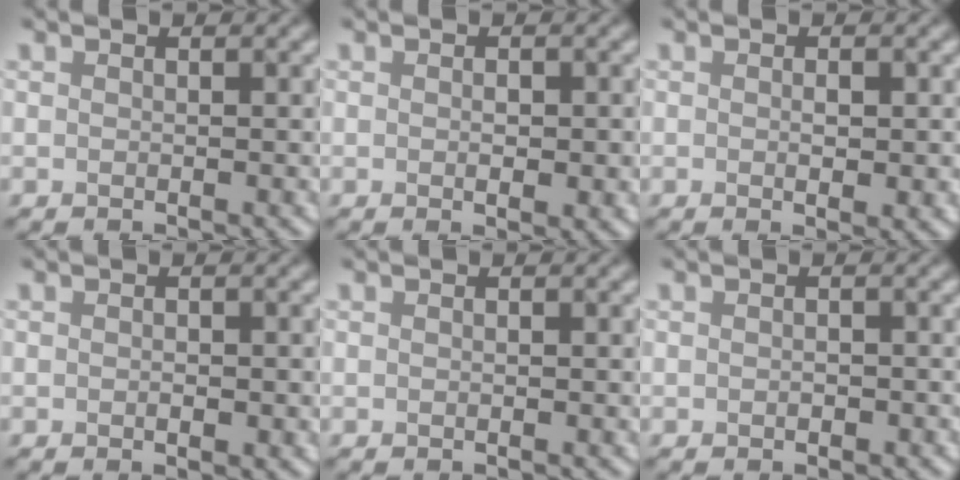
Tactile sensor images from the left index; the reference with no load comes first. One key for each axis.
{"total": 1.8, "fx": -0.9, "fy": 0.5, "fz": 1.4, "tx": -0.025, "ty": 0.003, "tz": 0.004}
{"total": 1.8, "fx": -0.8, "fy": 0.2, "fz": 1.6, "tx": -0.026, "ty": 0.002, "tz": 0.003}
{"total": 1.2, "fx": -0.9, "fy": 0.2, "fz": 0.8, "tx": -0.013, "ty": 0.003, "tz": 0.003}
{"total": 0.0}
{"total": 0.9, "fx": -0.9, "fy": 0.2, "fz": 0.2, "tx": -0.005, "ty": 0.004, "tz": -0.001}